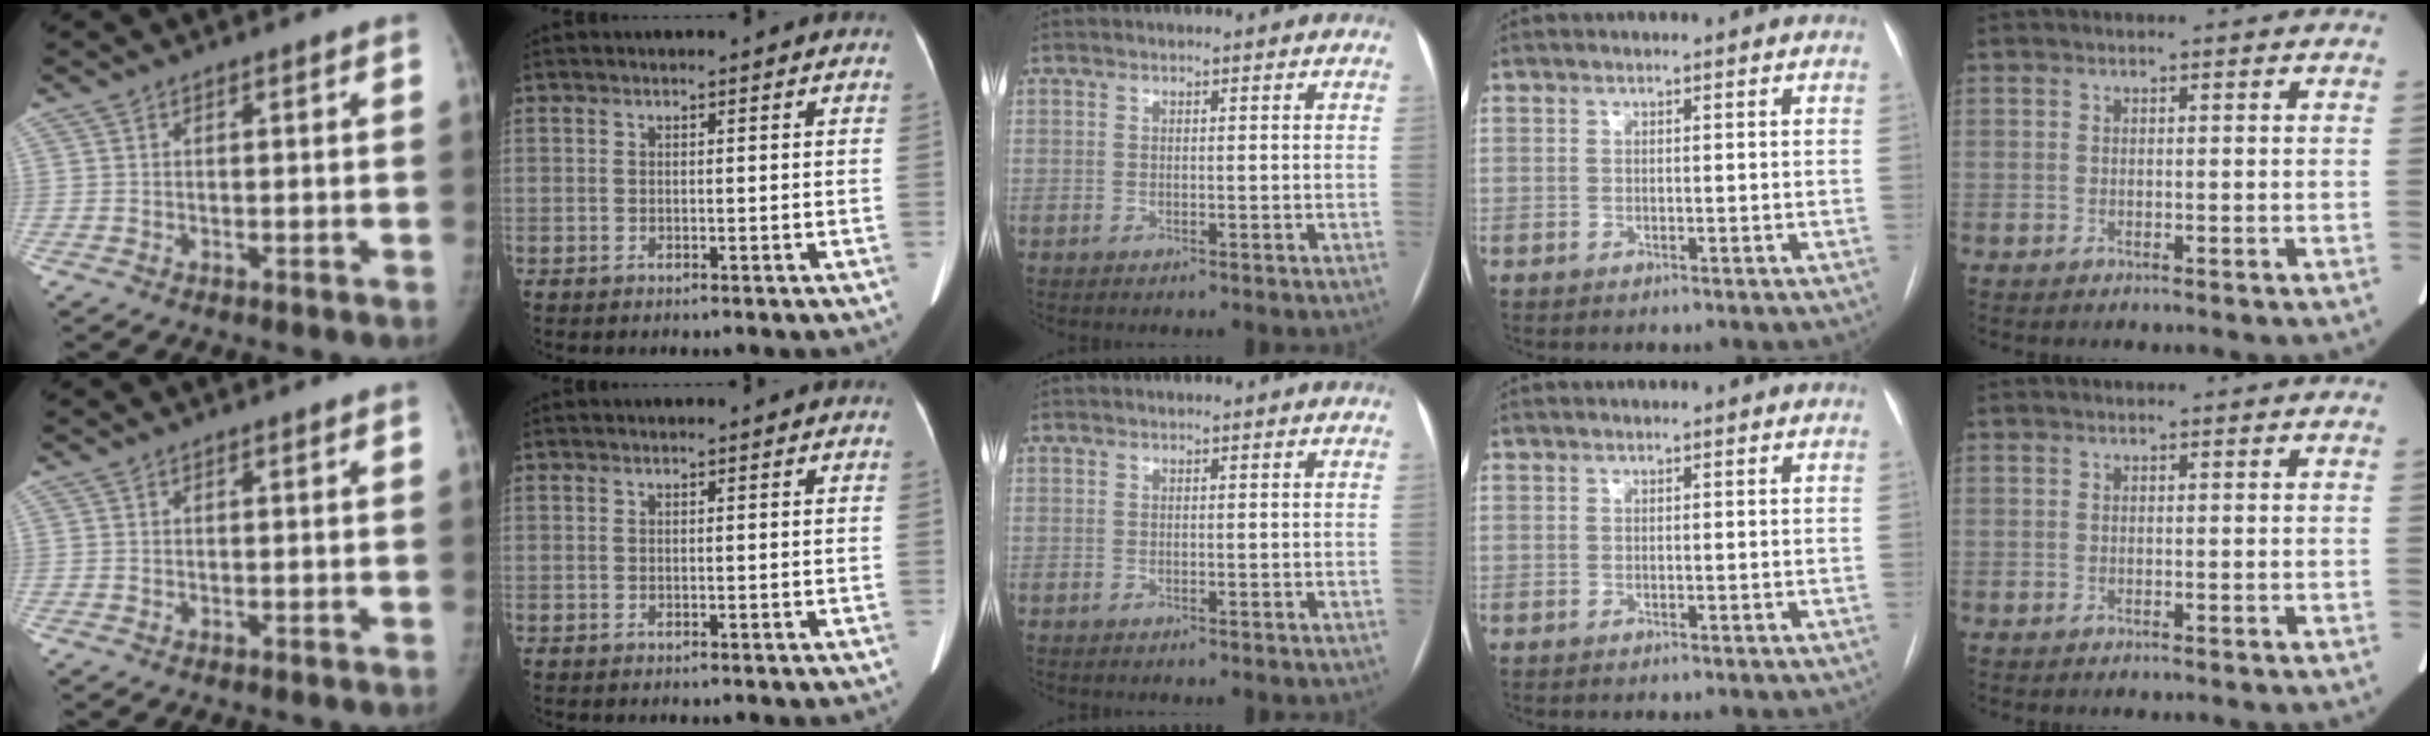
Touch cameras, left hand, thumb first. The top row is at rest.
{}